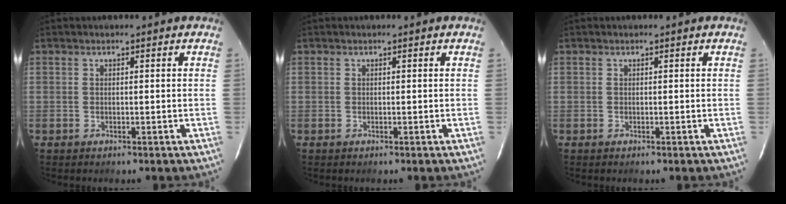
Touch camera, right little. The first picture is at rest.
{"total": 0.0}
{"total": 0.0}